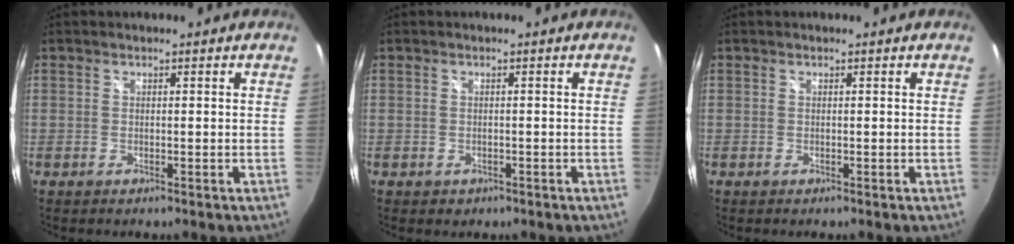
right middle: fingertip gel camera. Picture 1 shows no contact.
{"total": 1.4, "force": [-0.6, 1.2, 0.5], "torque": [-0.010, -0.003, -0.006]}
{"total": 0.0}